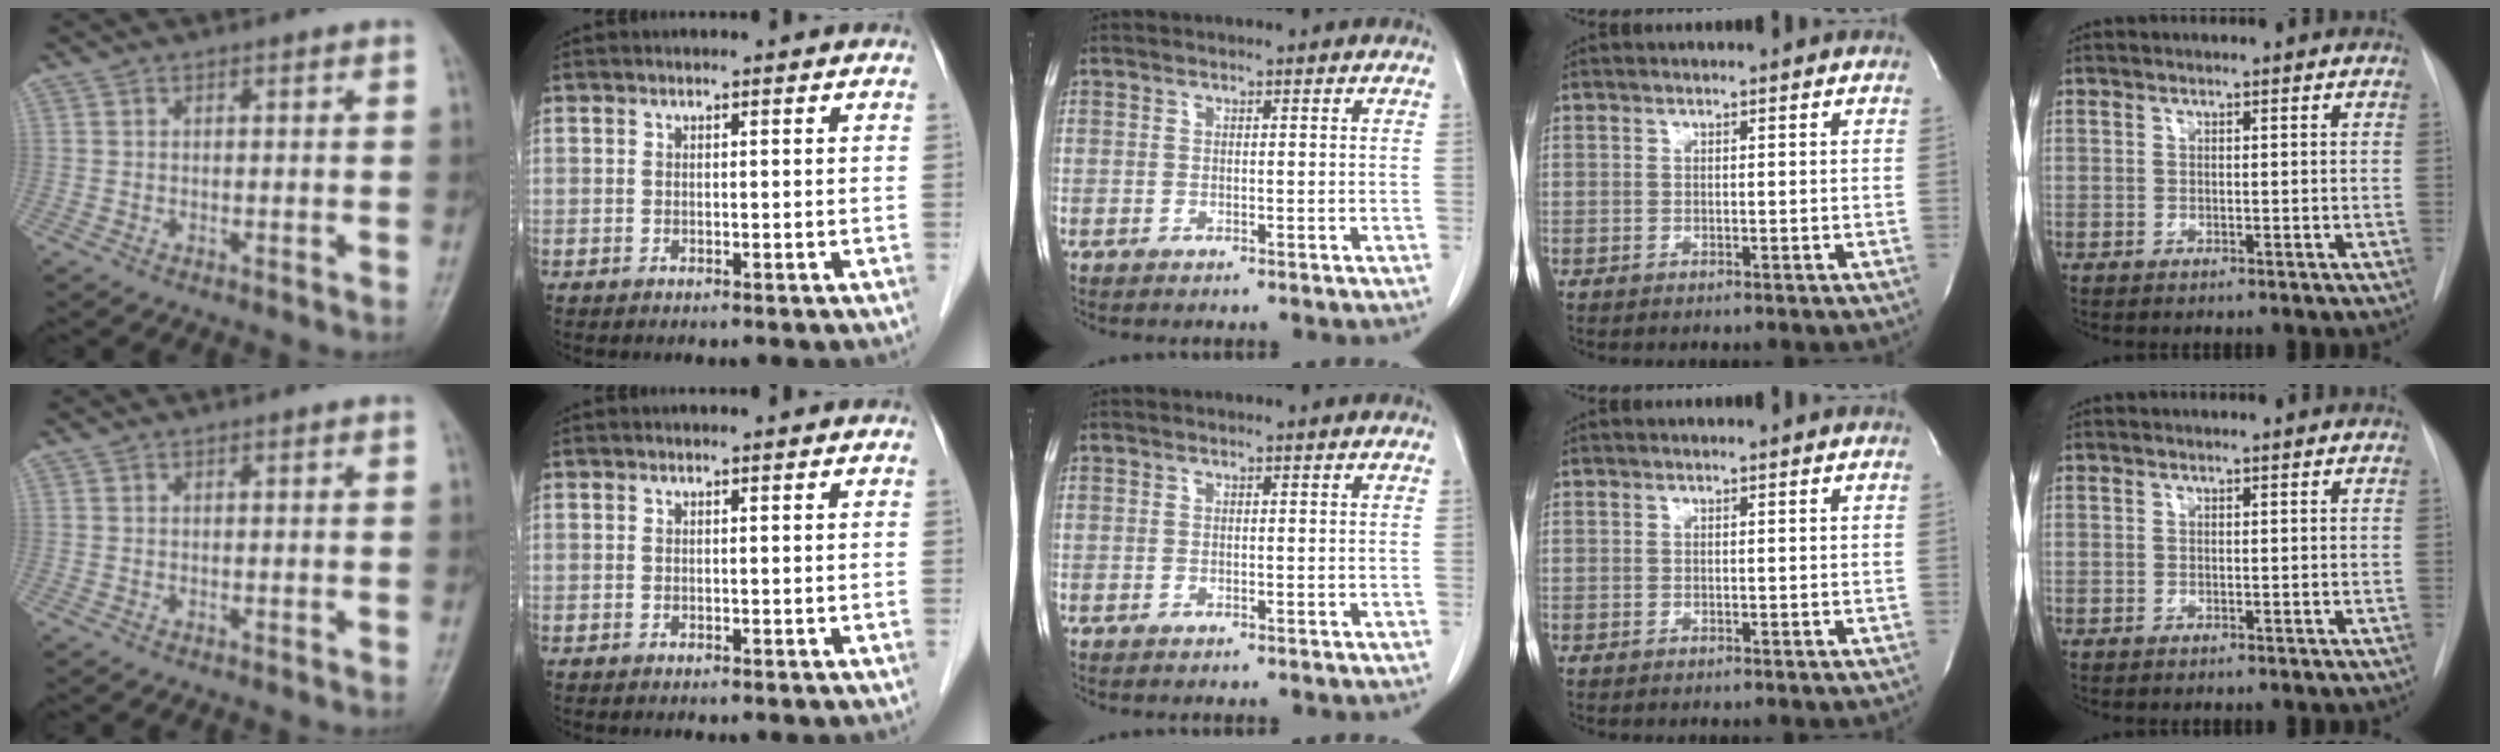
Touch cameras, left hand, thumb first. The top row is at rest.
{}